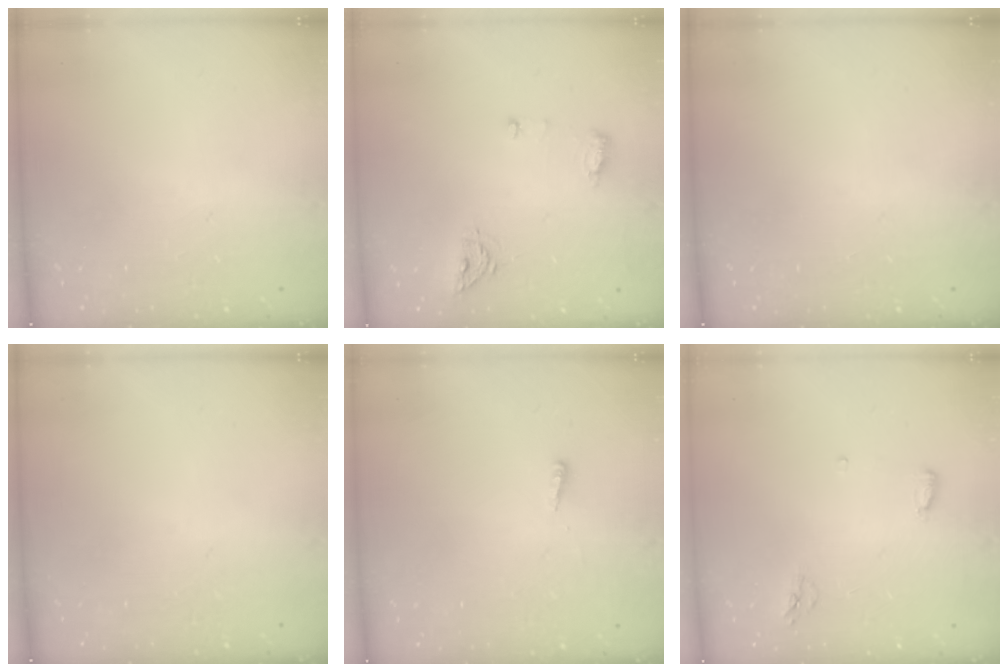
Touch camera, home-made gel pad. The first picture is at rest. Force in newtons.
{"total": 6.9, "press": 6.7, "slide": 1.7}
{"total": 0.0}
{"total": 0.0}
{"total": 3.1, "press": 3.0, "slide": 0.9}
{"total": 5.4, "press": 5.3, "slide": 1.1}